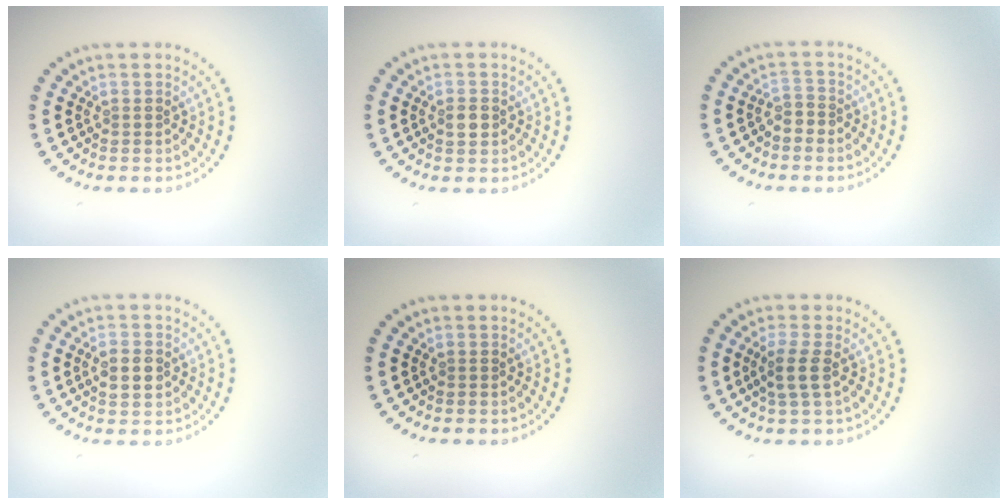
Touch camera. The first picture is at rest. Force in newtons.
{"total": 1.5, "press": 1.5, "slide": 0.3}
{"total": 1.5, "press": 1.2, "slide": 0.9}
{"total": 2.6, "press": 2.6, "slide": 0.1}
{"total": 0.0}
{"total": 2.2, "press": 2.0, "slide": 0.9}